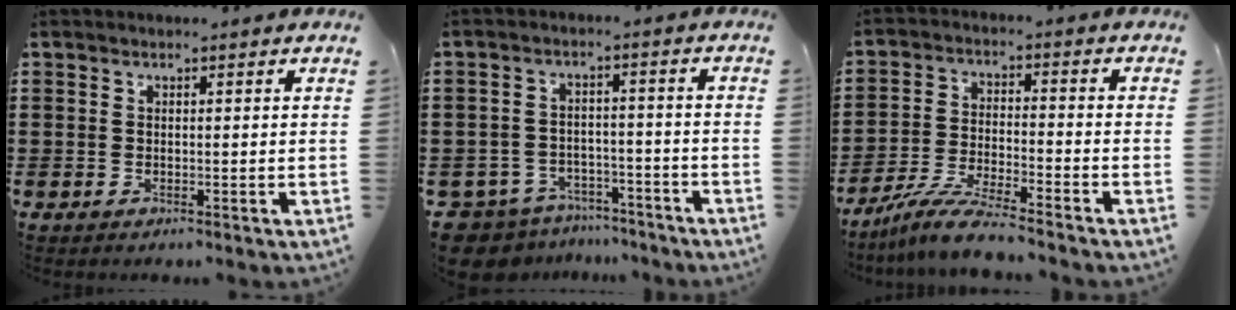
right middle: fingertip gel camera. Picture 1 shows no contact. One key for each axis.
{"total": 5.2, "fx": -5.0, "fy": 1.4, "fz": 0.5, "tx": -0.042, "ty": 0.003, "tz": -0.111}
{"total": 7.1, "fx": -6.3, "fy": -0.1, "fz": 3.2, "tx": -0.075, "ty": -0.012, "tz": -0.123}